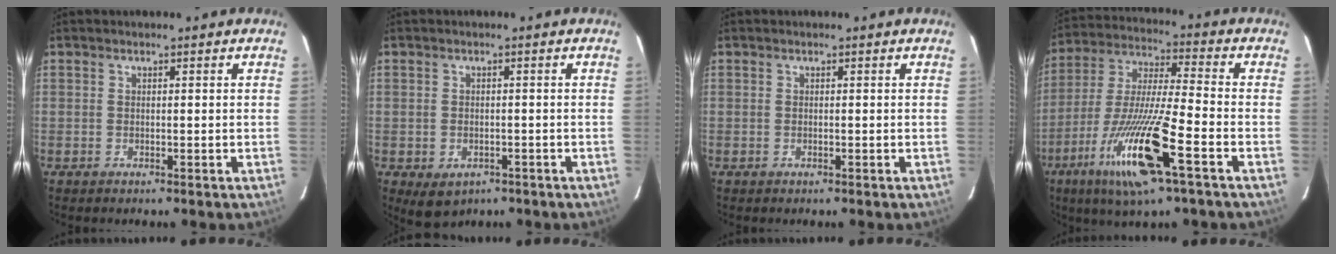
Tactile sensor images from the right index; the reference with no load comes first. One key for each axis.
{"total": 4.4, "fx": -2.3, "fy": 3.1, "fz": 2.0, "tx": -0.035, "ty": -0.005, "tz": -0.023}
{"total": 0.0}
{"total": 16.9, "fx": -7.8, "fy": 0.7, "fz": 15.0, "tx": -0.314, "ty": -0.029, "tz": -0.145}